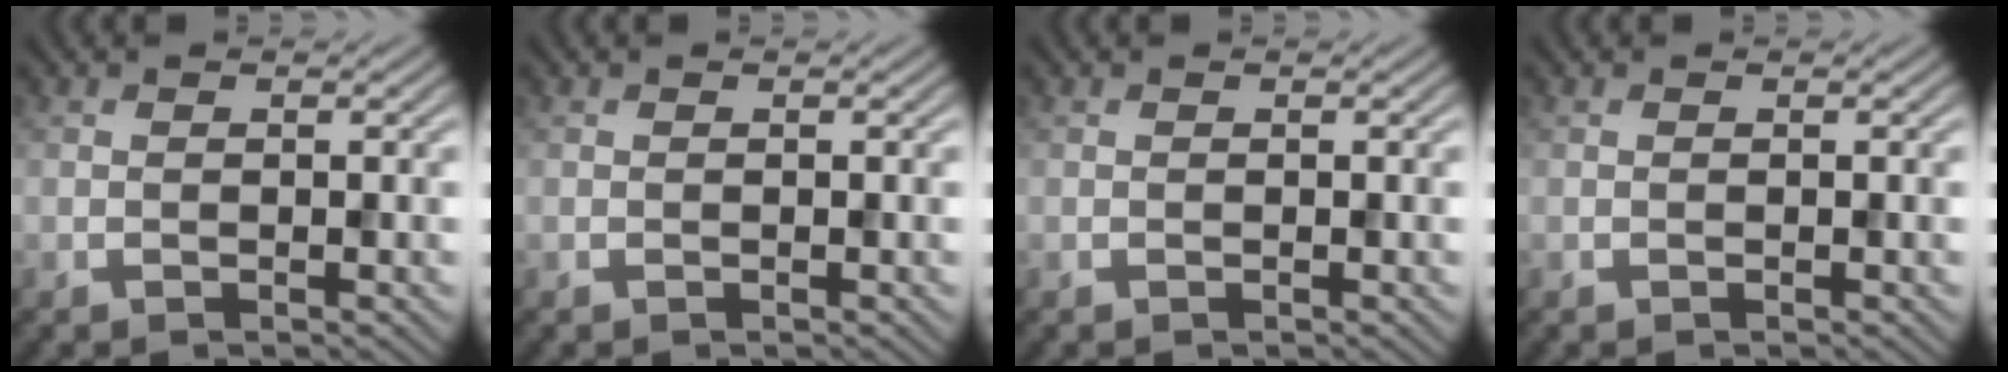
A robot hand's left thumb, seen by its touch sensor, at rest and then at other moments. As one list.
[{"total": 0.0}, {"total": 0.0}, {"total": 0.0}]